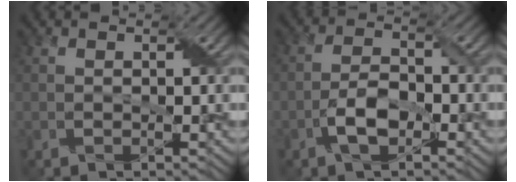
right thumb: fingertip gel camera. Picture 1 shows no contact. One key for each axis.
{"total": 4.9, "fx": -2.3, "fy": 2.2, "fz": 3.7, "tx": -0.076, "ty": 0.006, "tz": -0.048}